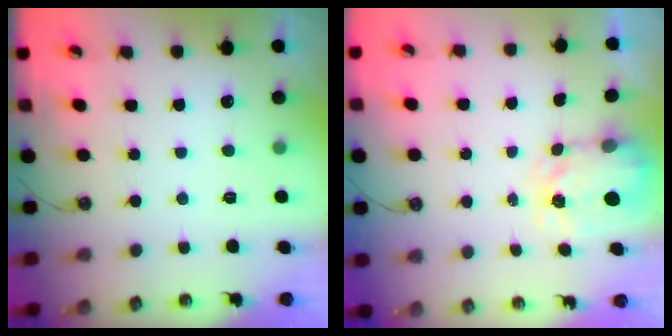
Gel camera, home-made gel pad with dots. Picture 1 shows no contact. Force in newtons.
{"total": 3.5, "press": 3.5, "slide": 0.4}